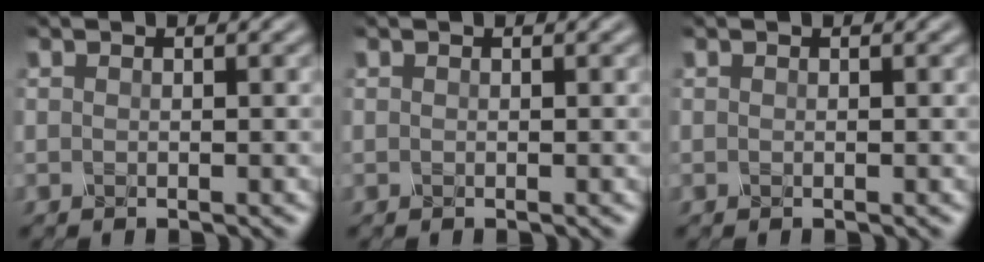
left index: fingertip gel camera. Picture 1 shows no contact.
{"total": 0.0}
{"total": 0.0}